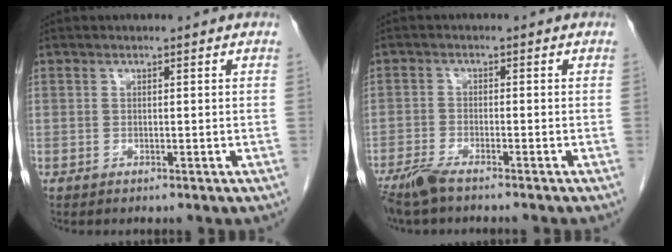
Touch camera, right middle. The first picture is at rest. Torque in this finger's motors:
{"motor_torque": [-0.01, 0.04, 0.03, 0.02]}